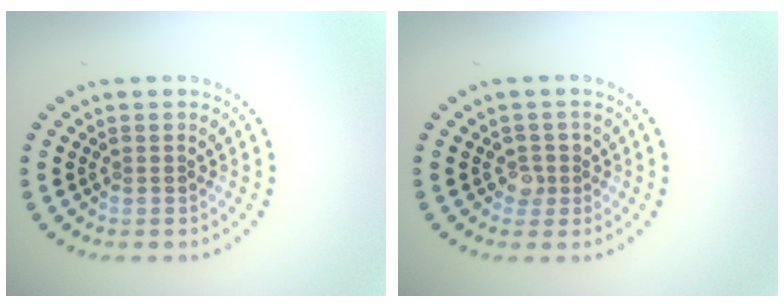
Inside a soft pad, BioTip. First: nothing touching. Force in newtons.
{"total": 1.5, "press": 1.3, "slide": 0.8}